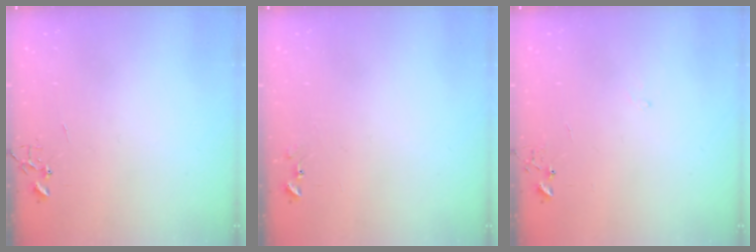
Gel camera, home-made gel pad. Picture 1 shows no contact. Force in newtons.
{"total": 6.0, "press": 5.9, "slide": 0.6}
{"total": 5.8, "press": 5.8, "slide": 0.7}